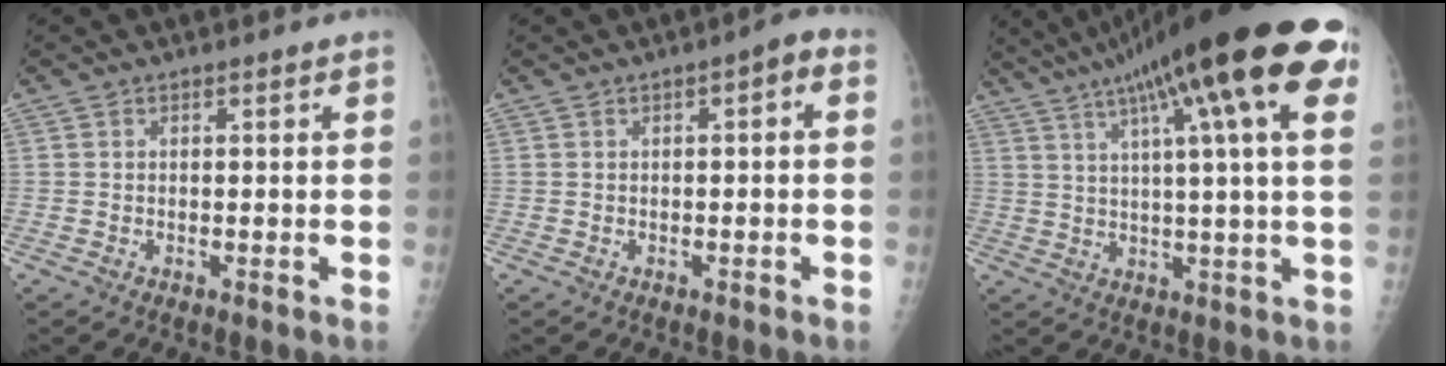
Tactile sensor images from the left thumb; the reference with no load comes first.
{"total": 2.6, "force": [0.0, 1.0, 2.4], "torque": [-0.028, 0.019, -0.007]}
{"total": 26.0, "force": [12.0, 4.4, 22.7], "torque": [-0.332, 0.021, 0.169]}